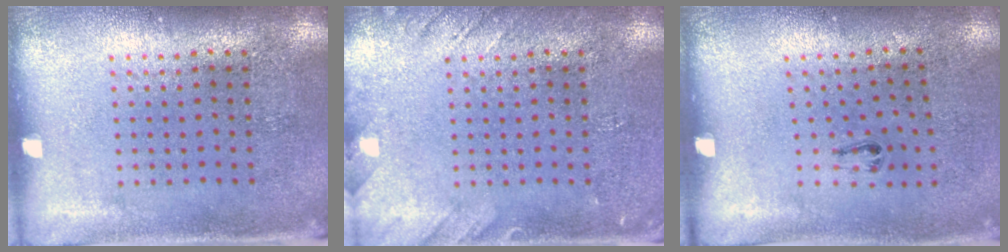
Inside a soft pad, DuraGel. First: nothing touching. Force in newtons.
{"total": 1.8, "press": 1.8, "slide": 0.1}
{"total": 0.6, "press": 0.3, "slide": 0.5}